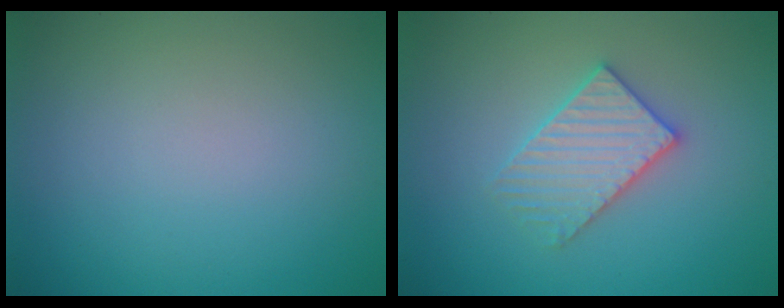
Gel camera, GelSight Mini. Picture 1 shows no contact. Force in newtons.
{"total": 3.7, "press": 3.6, "slide": 0.6}